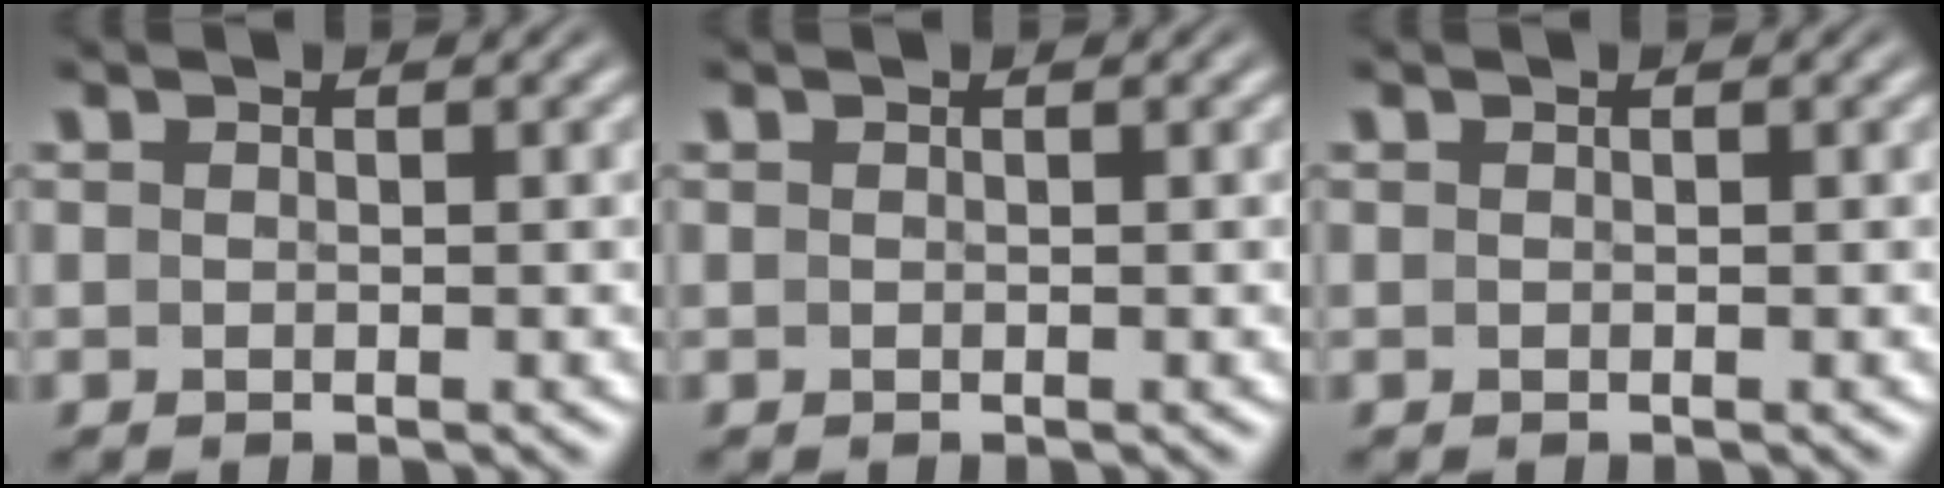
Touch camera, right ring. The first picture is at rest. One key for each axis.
{"total": 0.0}
{"total": 0.0}